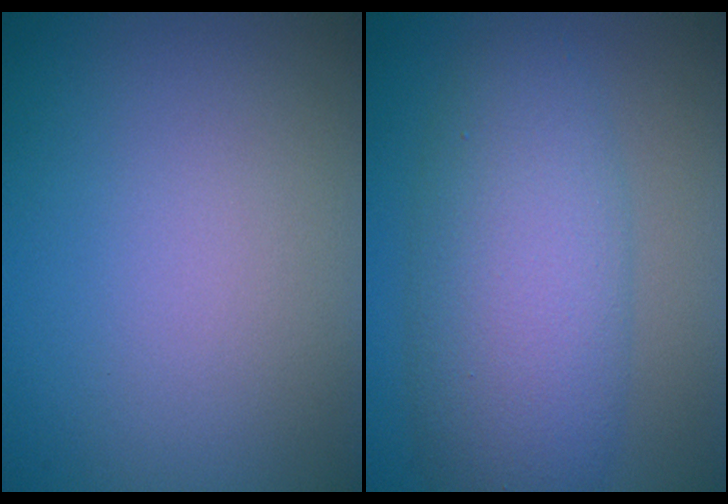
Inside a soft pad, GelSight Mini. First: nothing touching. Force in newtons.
{"total": 7.6, "press": 7.6, "slide": 0.1}